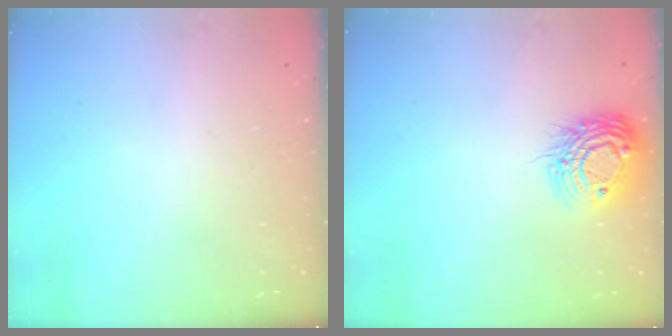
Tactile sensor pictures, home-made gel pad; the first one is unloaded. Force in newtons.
{"total": 13.1, "press": 13.1, "slide": 0.9}